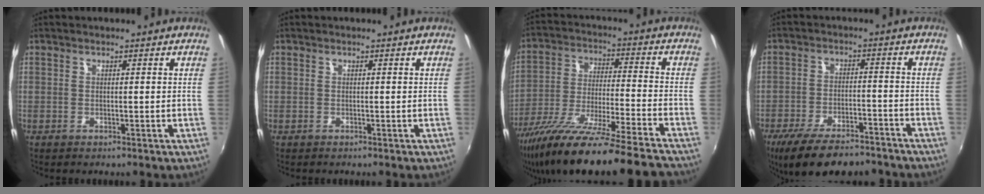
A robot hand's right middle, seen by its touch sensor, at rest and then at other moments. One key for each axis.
{"total": 0.0}
{"total": 24.8, "fx": -21.0, "fy": -0.4, "fz": 13.3, "tx": -0.224, "ty": -0.069, "tz": -0.341}
{"total": 15.9, "fx": -12.6, "fy": 4.9, "fz": 8.3, "tx": -0.168, "ty": -0.027, "tz": -0.192}